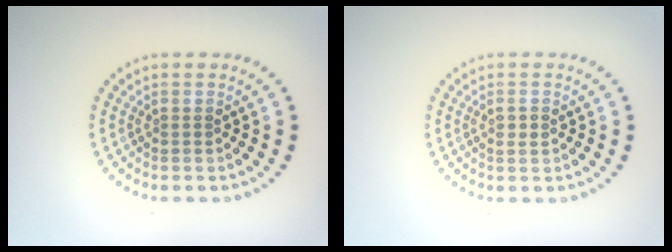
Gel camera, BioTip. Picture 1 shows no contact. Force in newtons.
{"total": 1.1, "press": 1.0, "slide": 0.3}